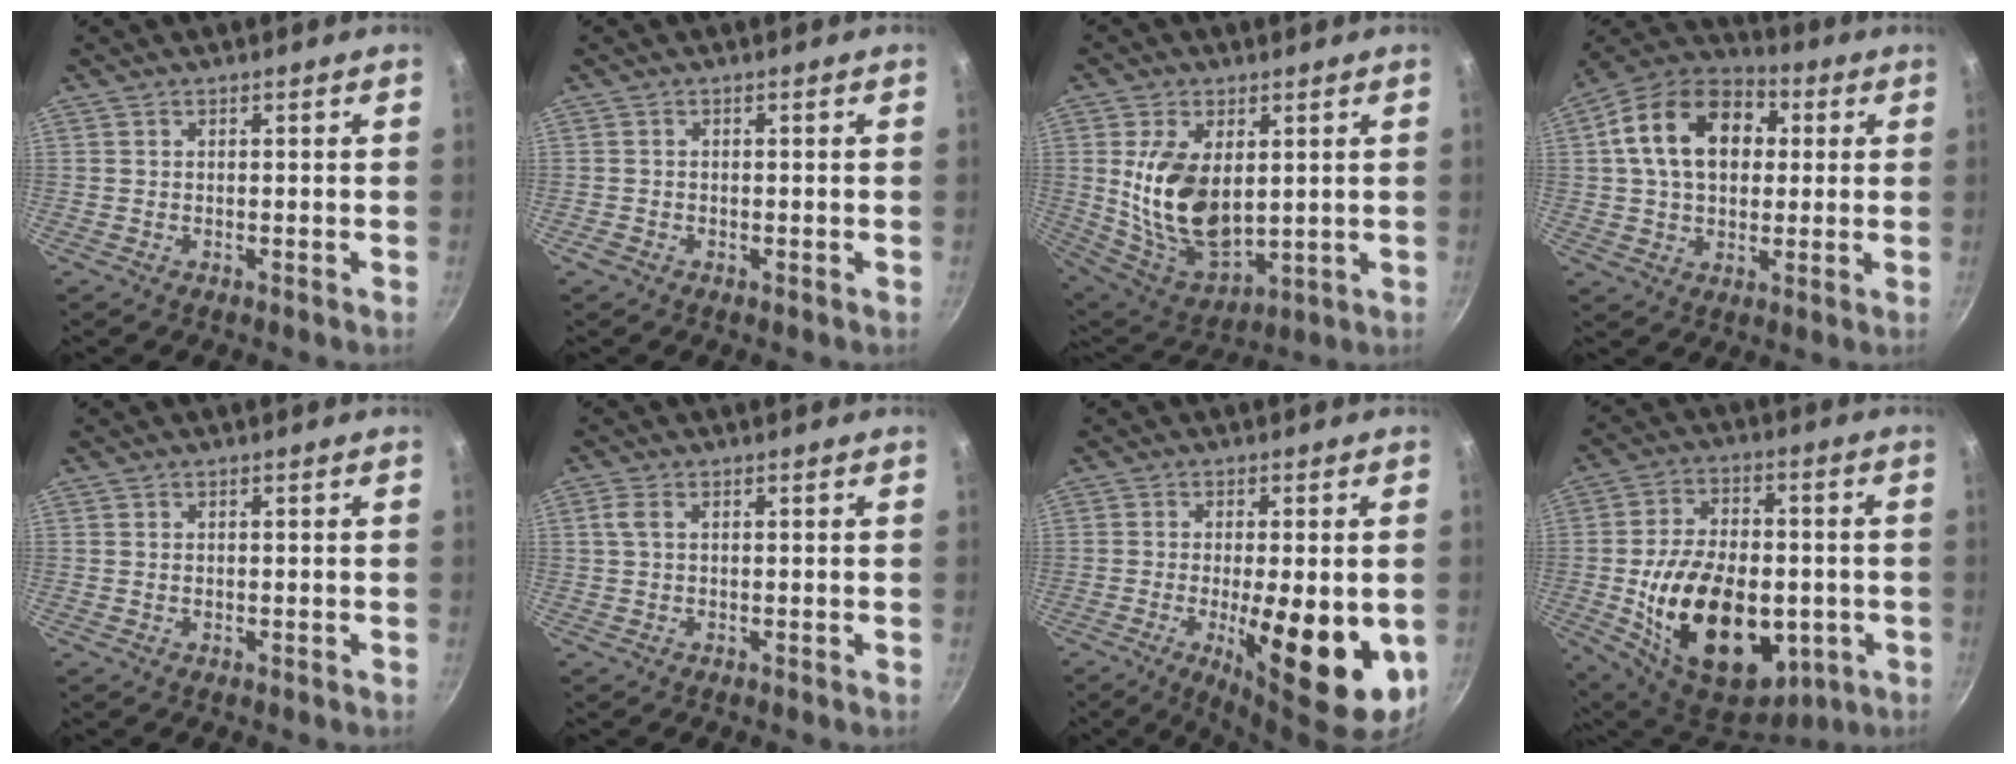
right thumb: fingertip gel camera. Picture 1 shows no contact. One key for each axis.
{"total": 1.0, "fx": -0.5, "fy": 0.6, "fz": 0.4, "tx": -0.008, "ty": 0.001, "tz": -0.011}
{"total": 15.8, "fx": 2.3, "fy": 9.3, "fz": 12.5, "tx": -0.216, "ty": -0.028, "tz": 0.064}
{"total": 17.9, "fx": 3.6, "fy": 12.6, "fz": 12.2, "tx": -0.181, "ty": 0.025, "tz": 0.045}
{"total": 0.7, "fx": 0.0, "fy": 0.6, "fz": 0.4, "tx": -0.006, "ty": 0.002, "tz": 0.000}
{"total": 2.0, "fx": 0.4, "fy": 1.1, "fz": 1.7, "tx": -0.038, "ty": 0.005, "tz": 0.007}
{"total": 16.7, "fx": -3.8, "fy": 5.3, "fz": 15.4, "tx": -0.211, "ty": -0.004, "tz": -0.046}
{"total": 25.4, "fx": -4.7, "fy": 15.8, "fz": 19.3, "tx": -0.308, "ty": 0.011, "tz": -0.057}